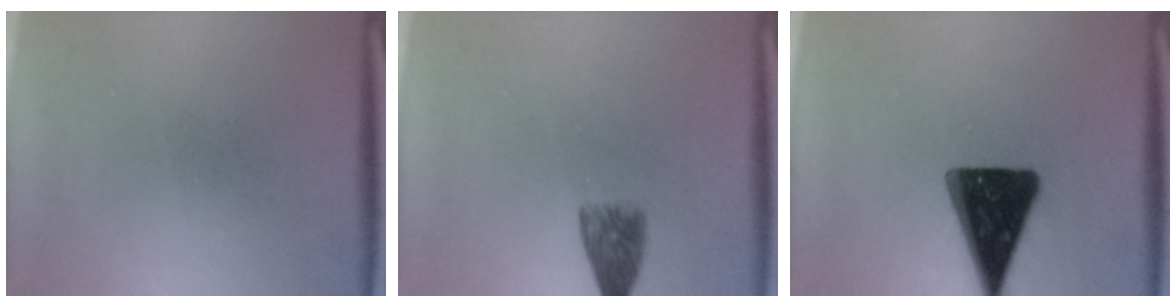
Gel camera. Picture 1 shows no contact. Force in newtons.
{"total": 3.8}
{"total": 15.4}